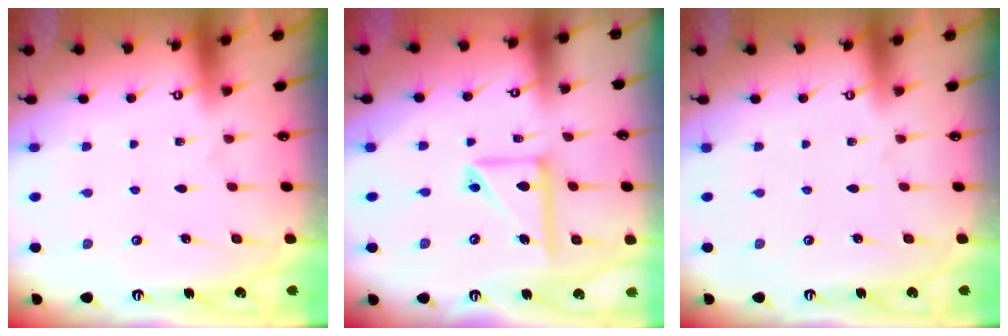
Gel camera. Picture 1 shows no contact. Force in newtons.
{"total": 13.4, "press": 13.2, "slide": 1.9}
{"total": 0.0}